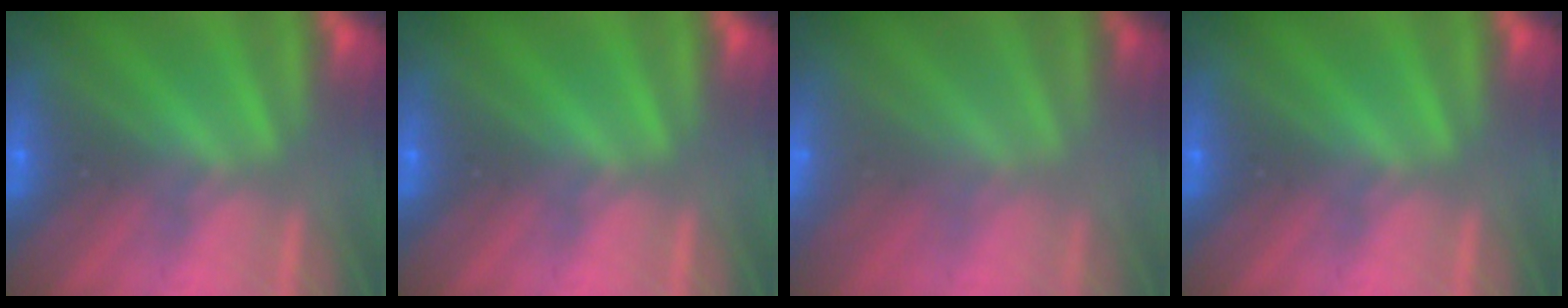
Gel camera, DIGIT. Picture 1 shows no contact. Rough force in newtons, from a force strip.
{"total": 0.0}
{"total": 2.9}
{"total": 0.0}